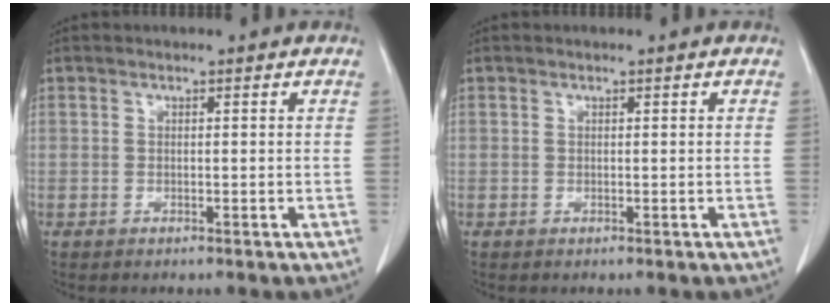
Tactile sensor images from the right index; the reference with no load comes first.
{"total": 0.0}